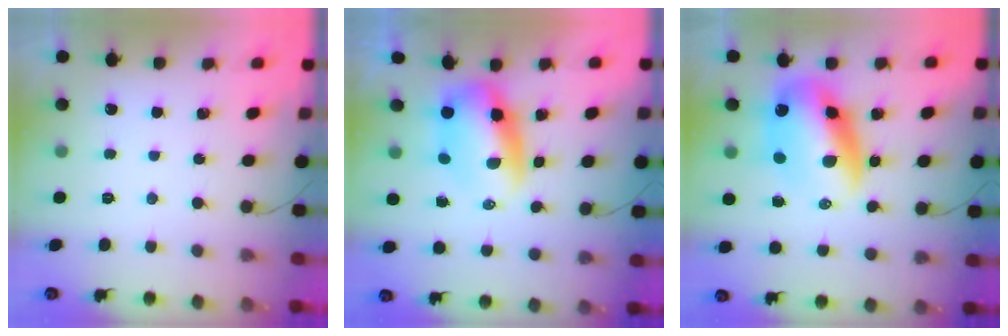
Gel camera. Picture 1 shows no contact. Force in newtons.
{"total": 7.5, "press": 7.2, "slide": 2.1}
{"total": 15.3, "press": 14.8, "slide": 3.7}